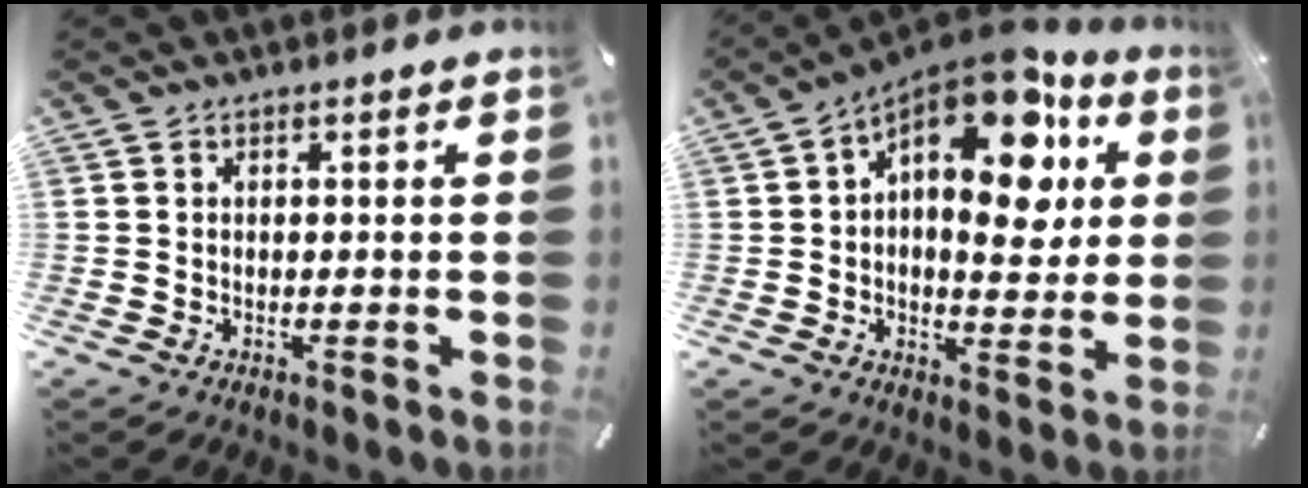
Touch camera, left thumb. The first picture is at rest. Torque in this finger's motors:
{"motor_torque": [1.88, 1.98, 1.44, 0.53, 0.24]}